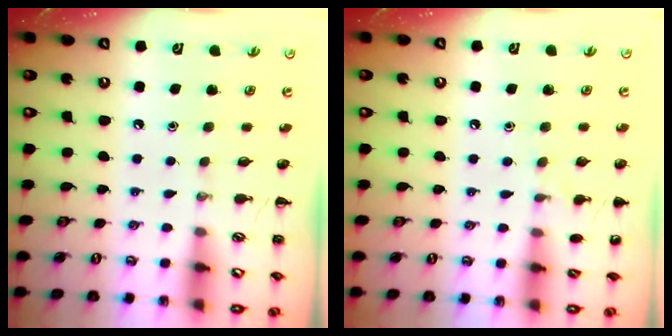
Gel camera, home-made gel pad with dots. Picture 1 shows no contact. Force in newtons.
{"total": 5.4, "press": 5.1, "slide": 1.6}